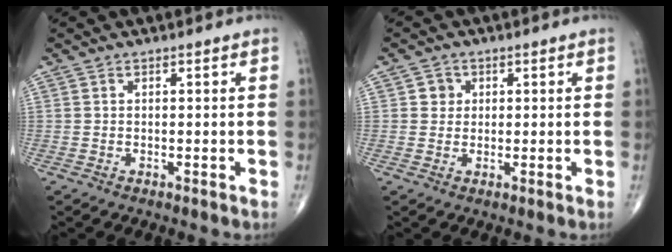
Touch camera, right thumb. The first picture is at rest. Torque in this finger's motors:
{"motor_torque": [0.12, 0.05, 0.19, 0.03, -0.02]}